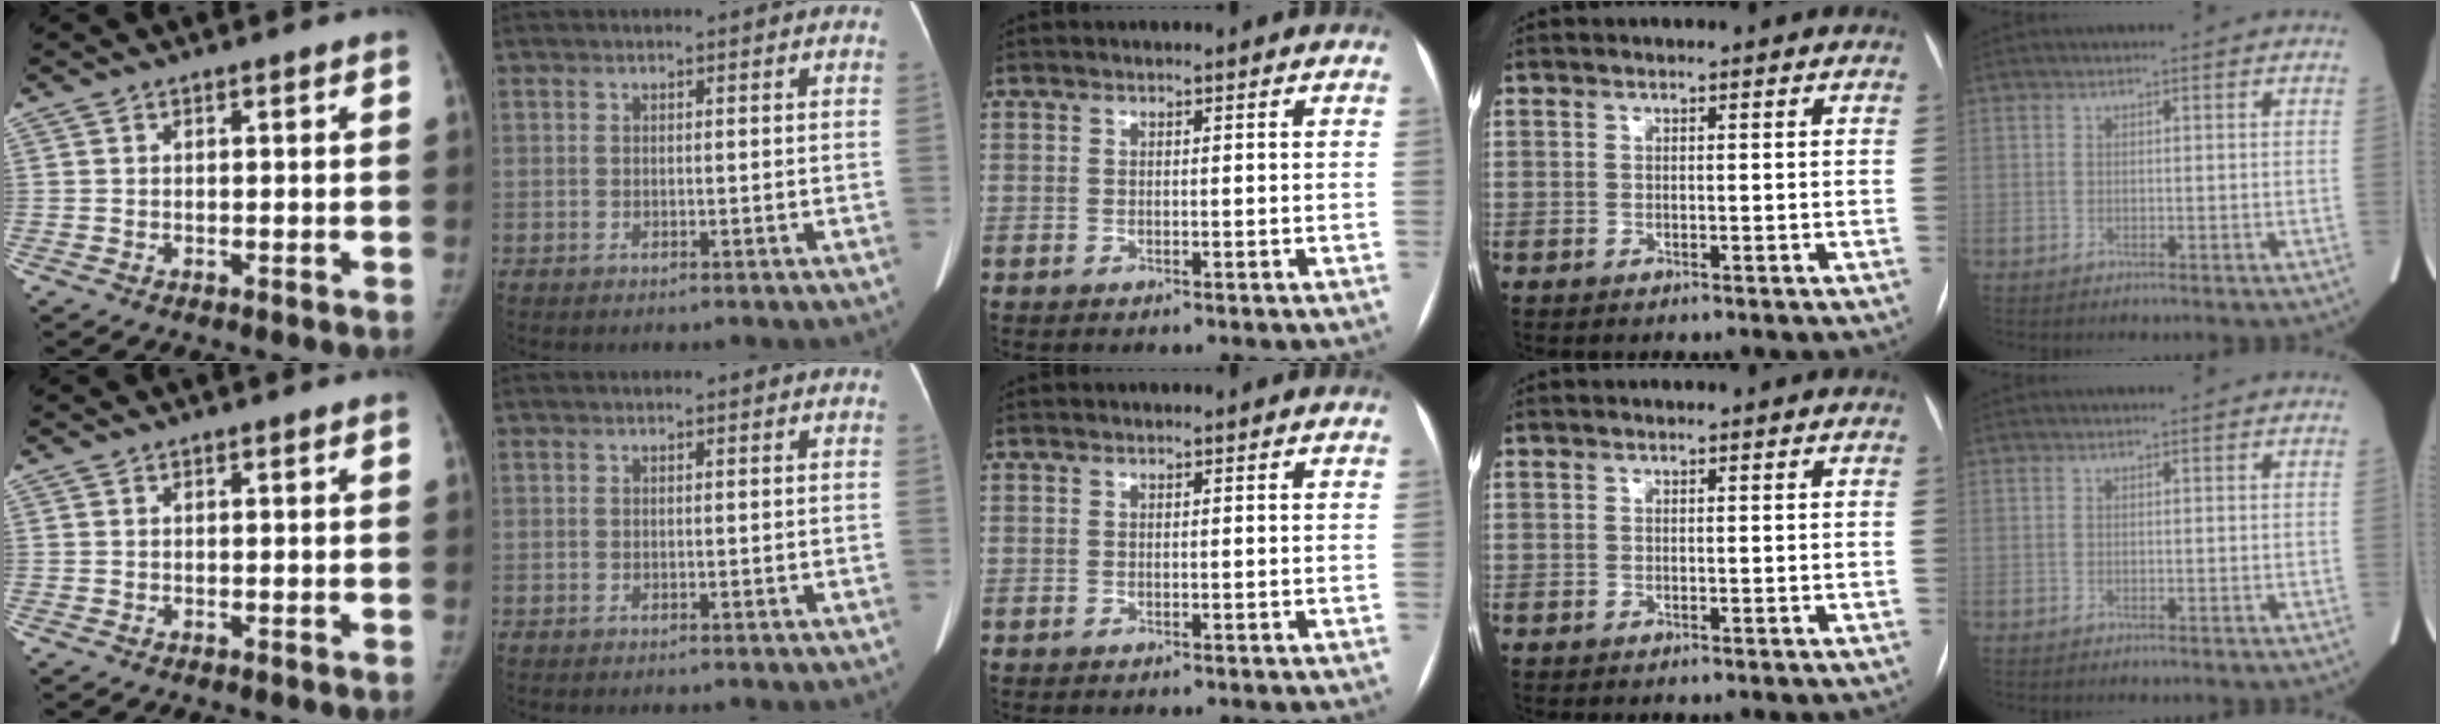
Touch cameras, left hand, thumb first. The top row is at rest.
{}